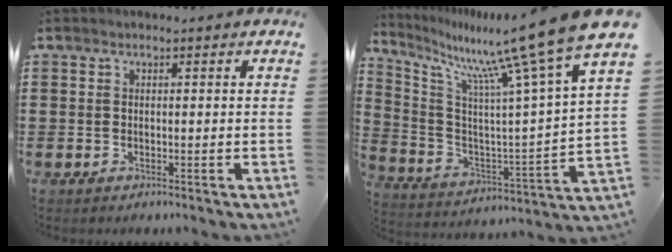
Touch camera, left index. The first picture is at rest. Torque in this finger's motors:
{"motor_torque": [0.78, -0.19, 1.05, 0.21]}